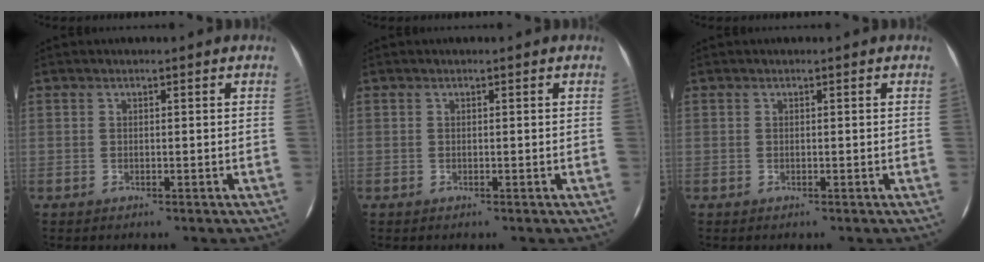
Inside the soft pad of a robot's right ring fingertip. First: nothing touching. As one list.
[{"total": 0.0}, {"total": 0.0}]